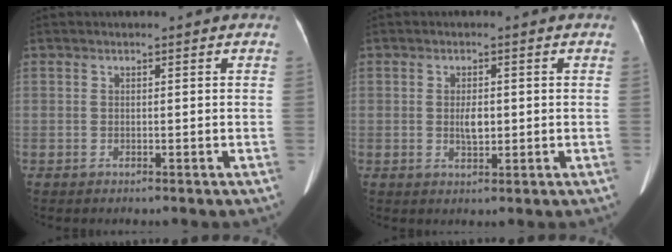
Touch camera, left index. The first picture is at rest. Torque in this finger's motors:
{"motor_torque": [0.99, 0.10, 0.58, 0.11]}